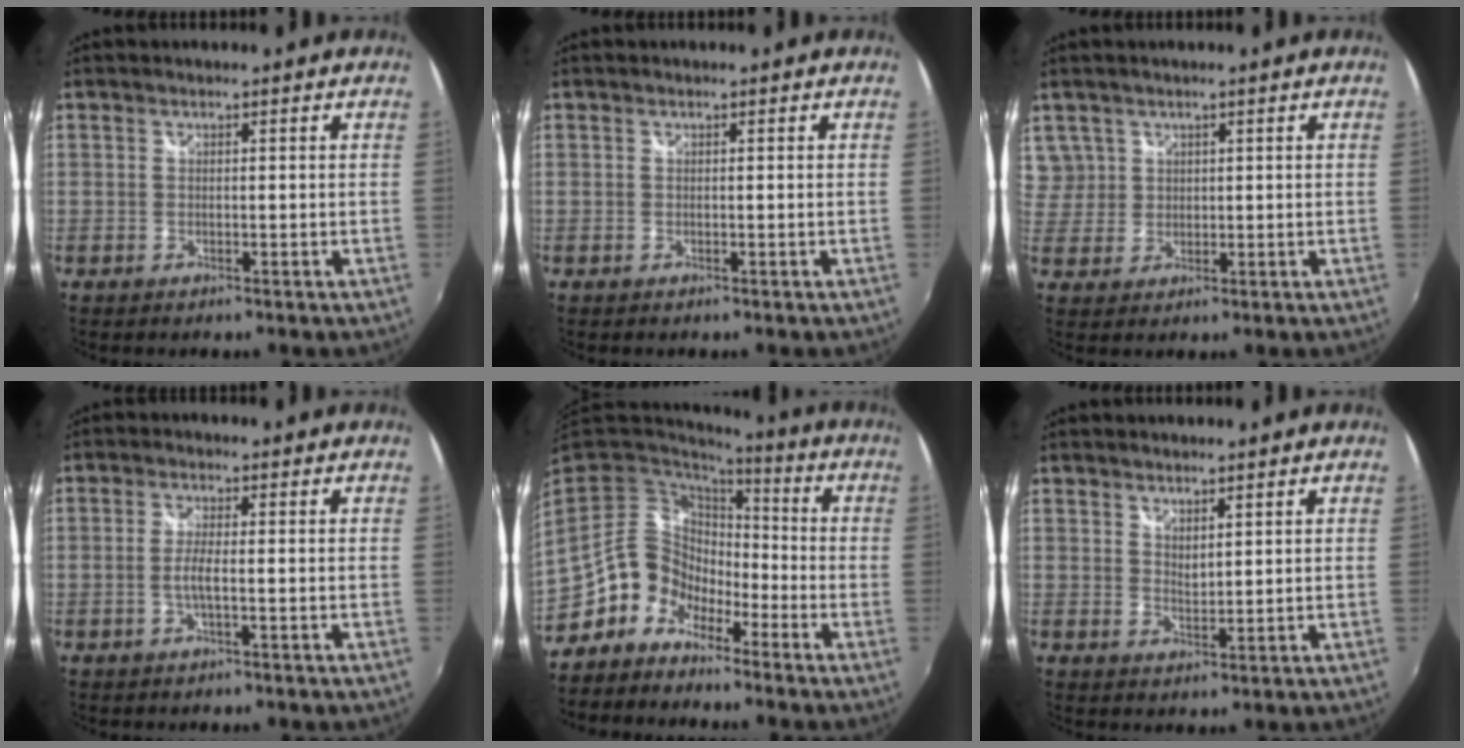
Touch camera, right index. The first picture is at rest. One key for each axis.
{"total": 0.0}
{"total": 5.3, "fx": 2.6, "fy": 4.6, "fz": 0.3, "tx": 0.006, "ty": 0.010, "tz": 0.057}
{"total": 2.7, "fx": -0.8, "fy": 0.1, "fz": 2.6, "tx": -0.052, "ty": -0.002, "tz": -0.017}
{"total": 11.2, "fx": -7.0, "fy": 8.2, "fz": 2.9, "tx": -0.062, "ty": 0.032, "tz": -0.134}
{"total": 2.5, "fx": 1.9, "fy": 0.9, "fz": 1.2, "tx": -0.018, "ty": -0.003, "tz": 0.034}